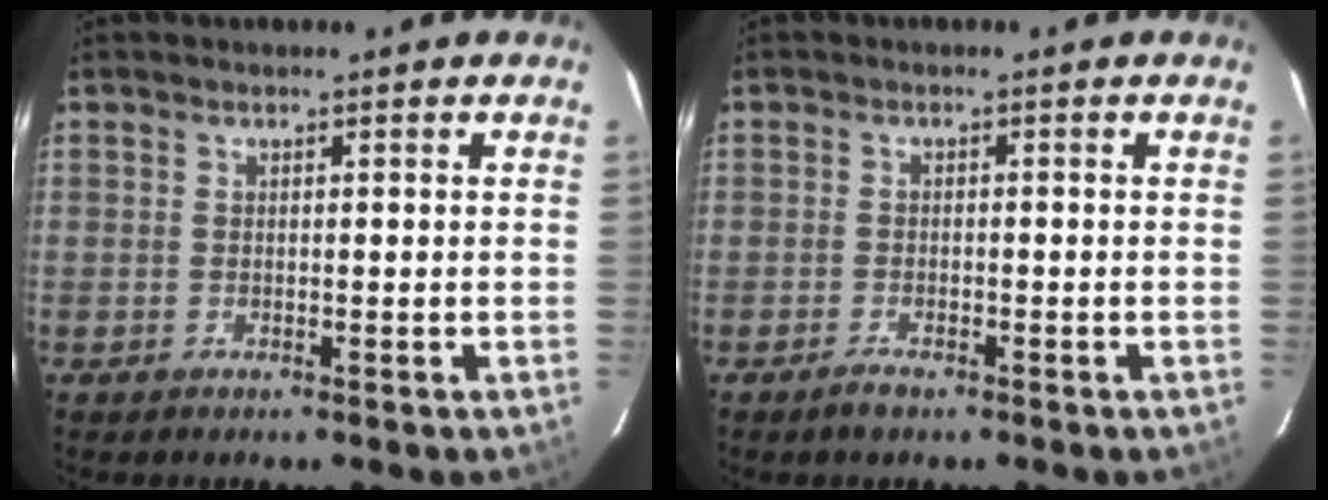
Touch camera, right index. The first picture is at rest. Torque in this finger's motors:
{"motor_torque": [0.34, 0.18, 0.12, 0.00]}